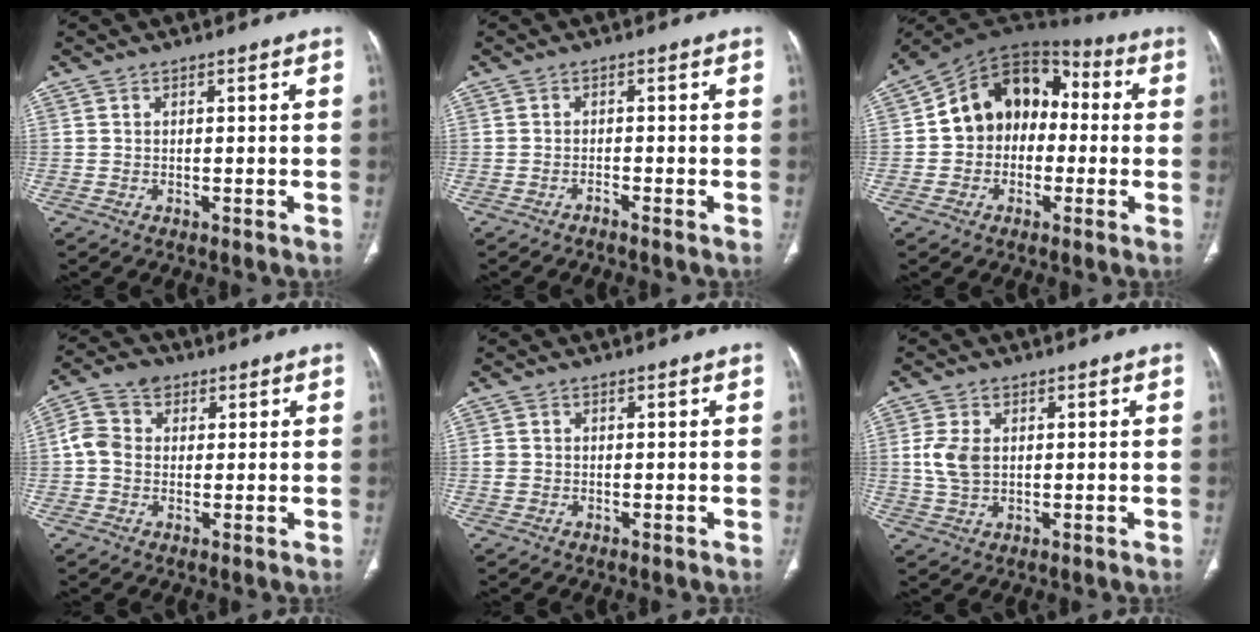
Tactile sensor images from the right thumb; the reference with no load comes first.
{"total": 0.9, "force": [-0.8, -0.2, 0.3], "torque": [-0.012, 0.008, -0.017]}
{"total": 15.5, "force": [0.2, 11.8, 10.0], "torque": [-0.114, 0.050, -0.011]}
{"total": 6.9, "force": [1.0, 5.9, 3.6], "torque": [-0.066, 0.019, 0.011]}
{"total": 1.3, "force": [-0.1, 1.1, 0.5], "torque": [-0.009, 0.002, 0.001]}
{"total": 5.6, "force": [0.8, 3.8, 4.0], "torque": [-0.083, 0.002, 0.020]}